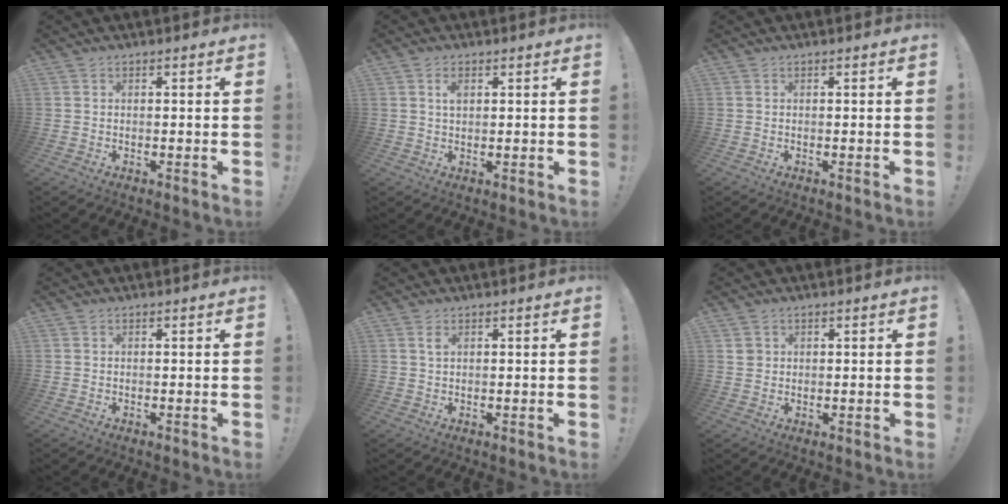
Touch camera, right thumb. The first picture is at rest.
{"total": 2.6, "force": [1.0, 1.5, 1.9], "torque": [-0.031, -0.001, 0.015]}
{"total": 0.0}
{"total": 0.0}
{"total": 1.6, "force": [0.7, 0.8, 1.2], "torque": [-0.018, 0.000, 0.011]}
{"total": 2.2, "force": [1.1, 1.8, 0.4], "torque": [0.006, -0.007, 0.020]}